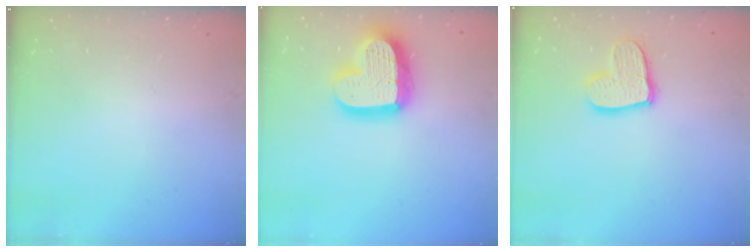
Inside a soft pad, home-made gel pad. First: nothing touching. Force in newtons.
{"total": 19.5, "press": 19.4, "slide": 1.7}
{"total": 12.2, "press": 12.2, "slide": 1.0}